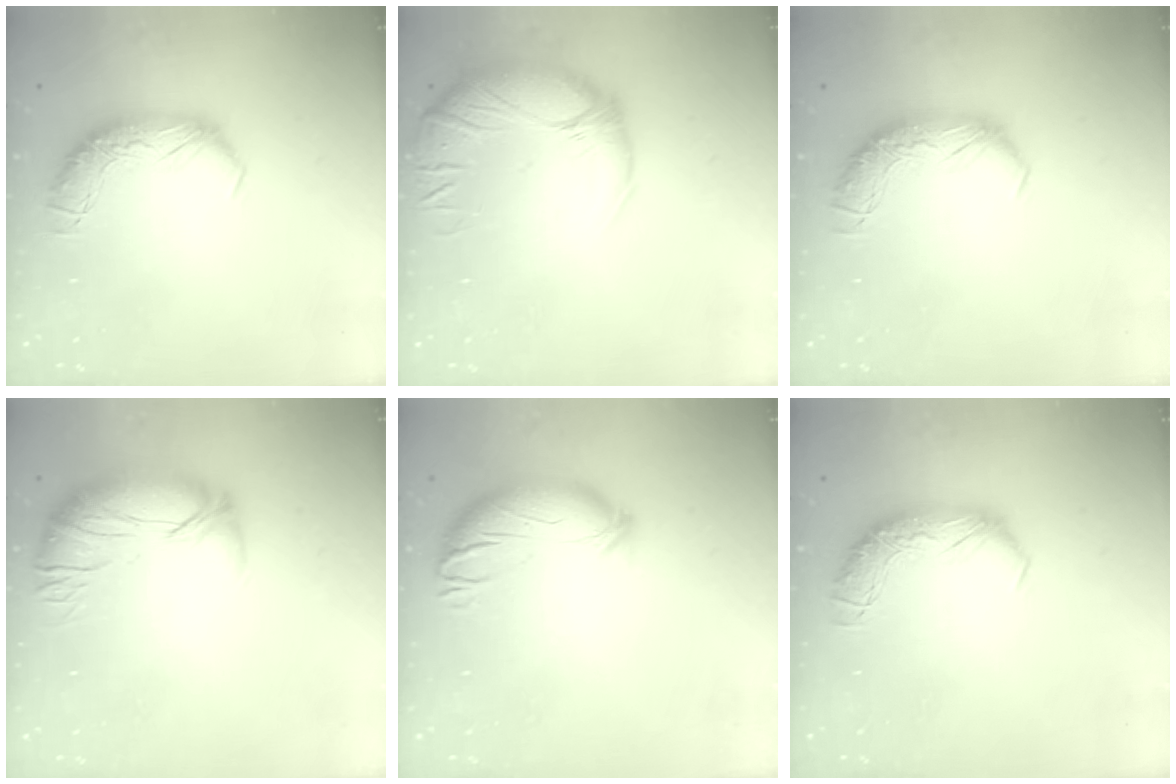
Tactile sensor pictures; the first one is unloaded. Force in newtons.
{"total": 5.3, "press": 3.6, "slide": 3.8}
{"total": 0.0}
{"total": 2.8, "press": 1.7, "slide": 2.3}
{"total": 3.8, "press": 3.1, "slide": 2.2}
{"total": 0.0}